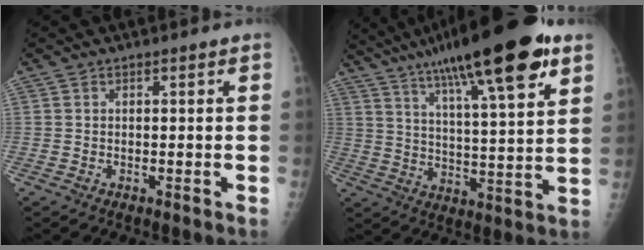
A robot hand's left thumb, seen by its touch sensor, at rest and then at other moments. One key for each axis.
{"total": 23.6, "fx": 14.3, "fy": 4.4, "fz": 18.2, "tx": -0.284, "ty": -0.028, "tz": 0.223}